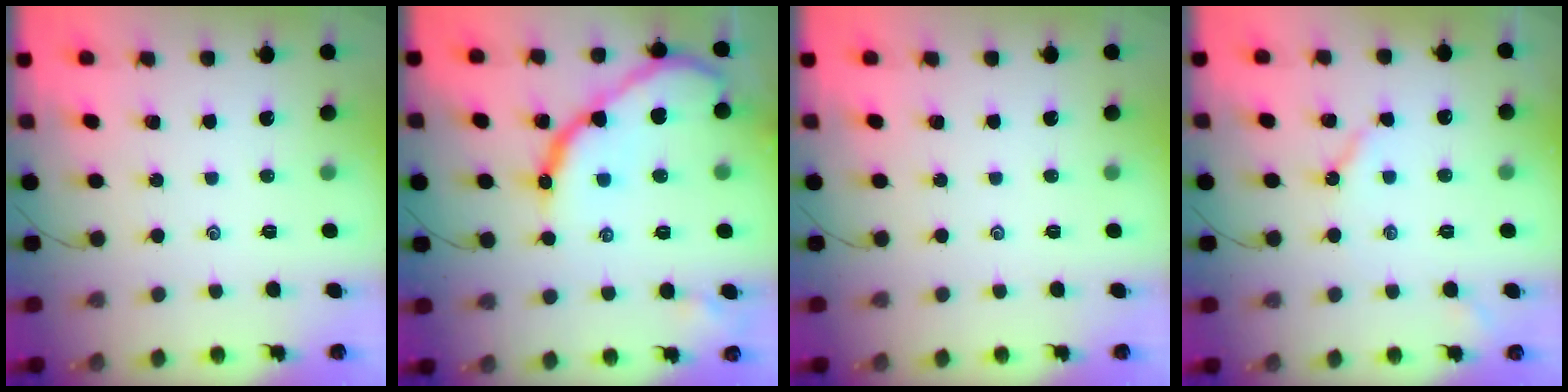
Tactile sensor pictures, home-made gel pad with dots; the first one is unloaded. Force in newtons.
{"total": 16.4, "press": 16.3, "slide": 1.8}
{"total": 0.0}
{"total": 3.9, "press": 3.9, "slide": 0.2}